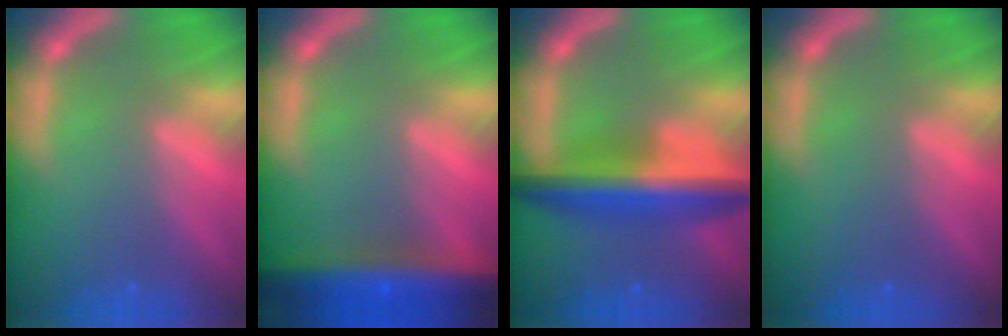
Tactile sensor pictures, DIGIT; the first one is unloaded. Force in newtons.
{"total": 10.0}
{"total": 8.0}
{"total": 0.0}